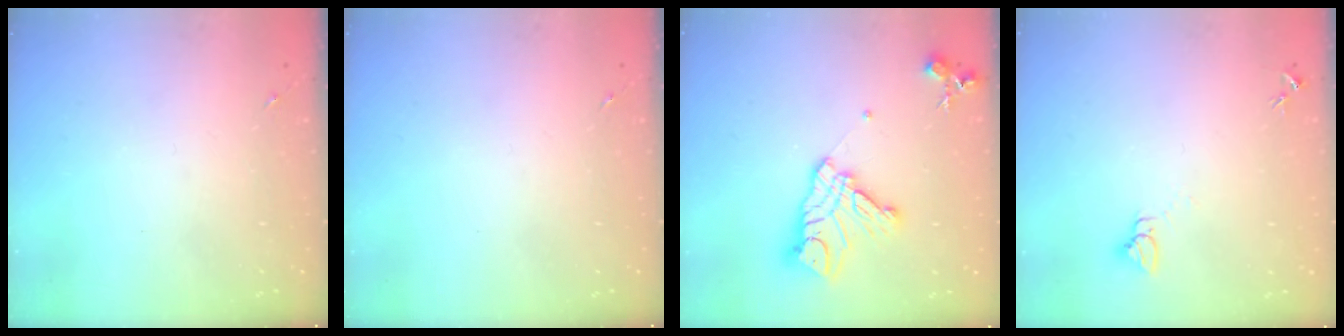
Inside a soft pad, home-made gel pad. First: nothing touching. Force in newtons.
{"total": 0.0}
{"total": 15.7, "press": 15.7, "slide": 1.5}
{"total": 2.7, "press": 2.7, "slide": 0.1}